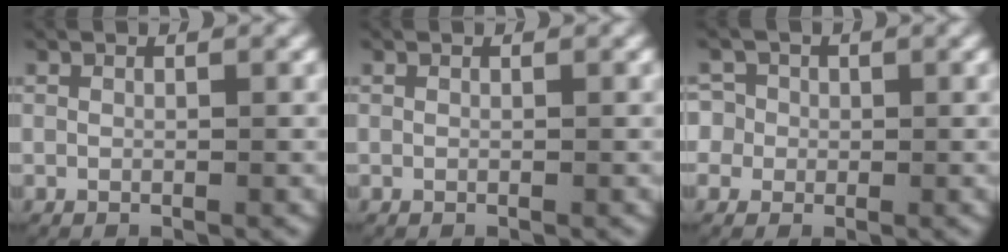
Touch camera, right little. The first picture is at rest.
{"total": 0.0}
{"total": 5.1, "force": [-0.1, 4.9, 1.5], "torque": [-0.051, -0.013, -0.005]}